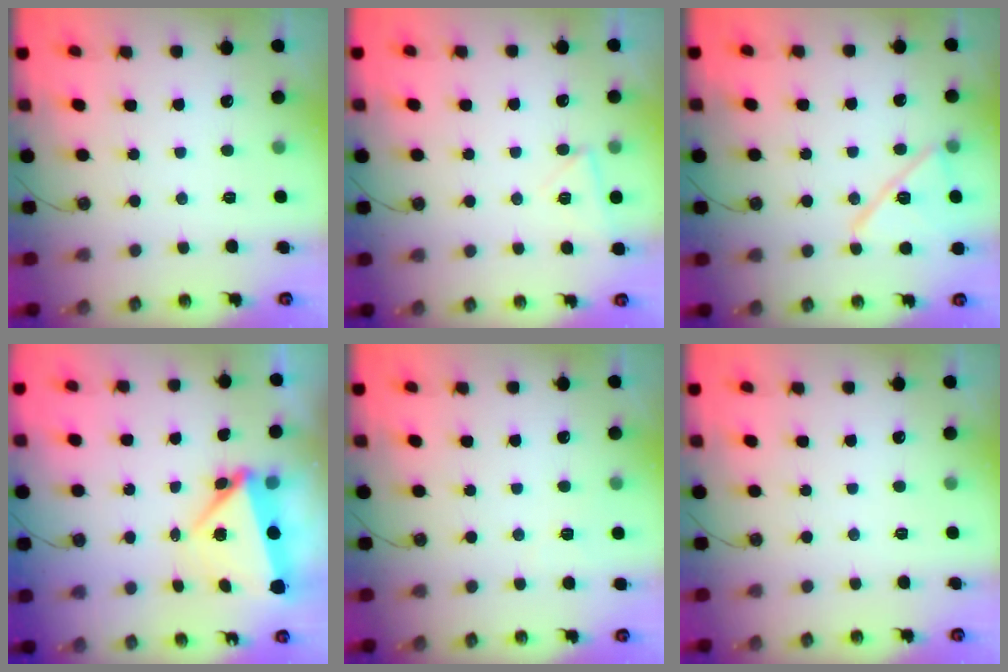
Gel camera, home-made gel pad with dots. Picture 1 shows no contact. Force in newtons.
{"total": 4.5, "press": 3.8, "slide": 2.4}
{"total": 13.5, "press": 13.4, "slide": 1.3}
{"total": 5.3, "press": 5.3, "slide": 0.2}
{"total": 2.6, "press": 1.9, "slide": 1.8}
{"total": 0.0}